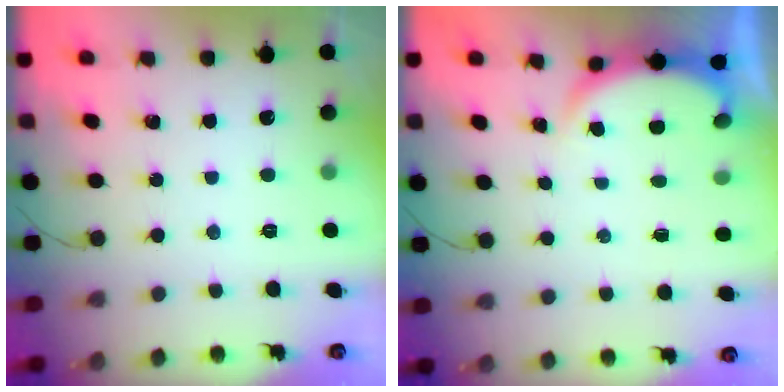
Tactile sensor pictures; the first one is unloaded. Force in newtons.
{"total": 2.8, "press": 2.7, "slide": 0.6}